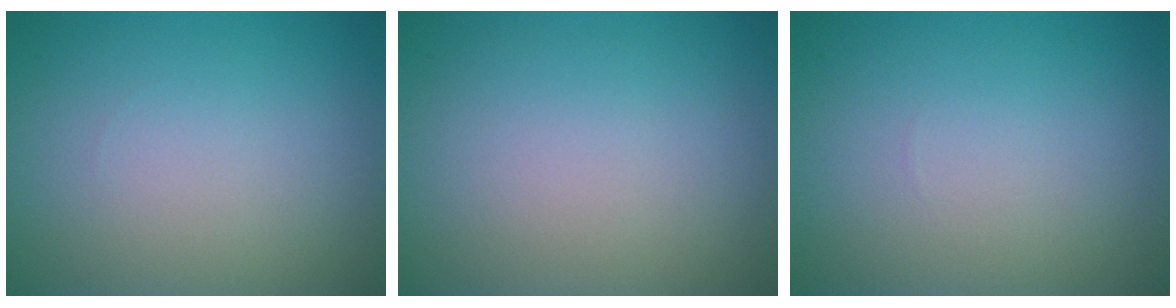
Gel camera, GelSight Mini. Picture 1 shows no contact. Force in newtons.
{"total": 0.0}
{"total": 0.0}